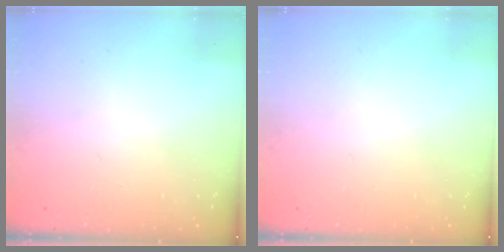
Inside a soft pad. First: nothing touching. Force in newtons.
{"total": 0.0}